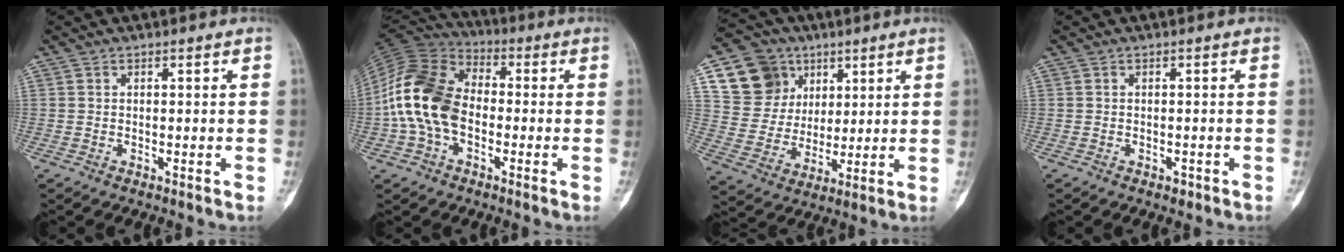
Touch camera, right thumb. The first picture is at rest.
{"total": 15.7, "force": [-2.4, 10.7, 11.2], "torque": [-0.220, 0.035, -0.055]}
{"total": 14.2, "force": [6.4, 12.0, 4.1], "torque": [-0.036, -0.017, 0.127]}
{"total": 0.9, "force": [-0.6, 0.6, 0.4], "torque": [-0.004, 0.004, -0.006]}